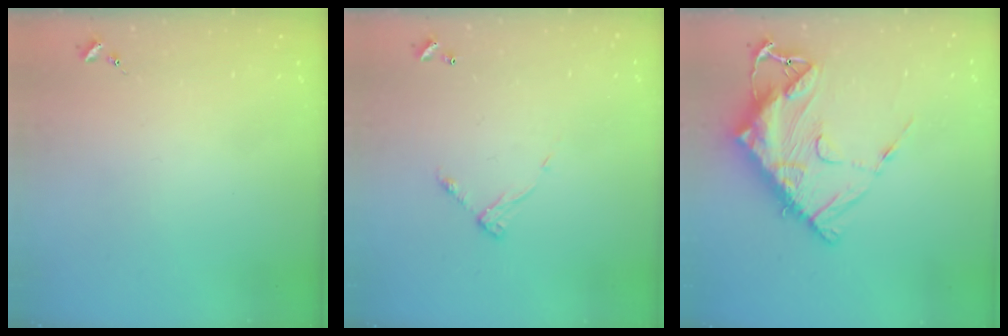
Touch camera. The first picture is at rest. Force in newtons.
{"total": 7.1, "press": 7.1, "slide": 0.5}
{"total": 18.7, "press": 18.6, "slide": 1.9}